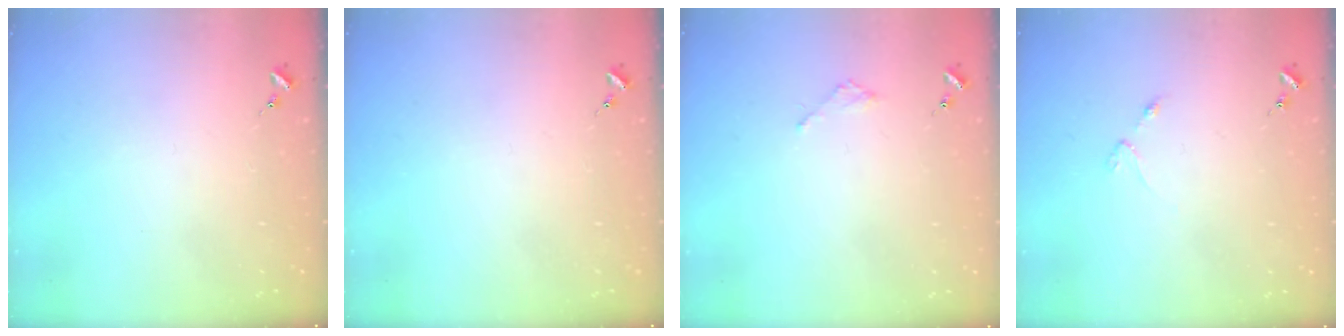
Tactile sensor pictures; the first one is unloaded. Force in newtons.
{"total": 0.0}
{"total": 1.8, "press": 1.8, "slide": 0.2}
{"total": 2.5, "press": 2.4, "slide": 0.4}